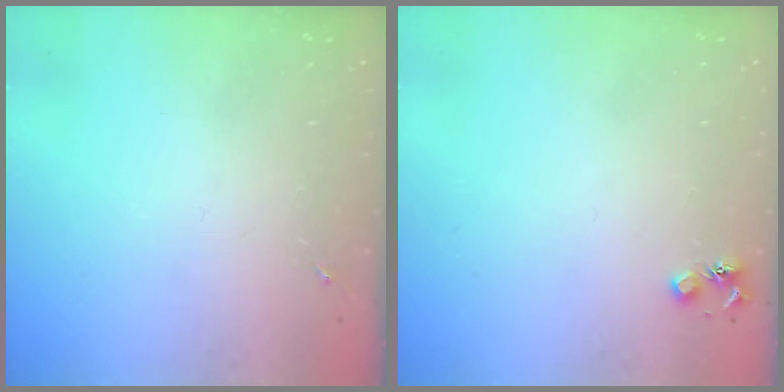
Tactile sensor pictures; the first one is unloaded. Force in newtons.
{"total": 4.5, "press": 4.5, "slide": 0.6}